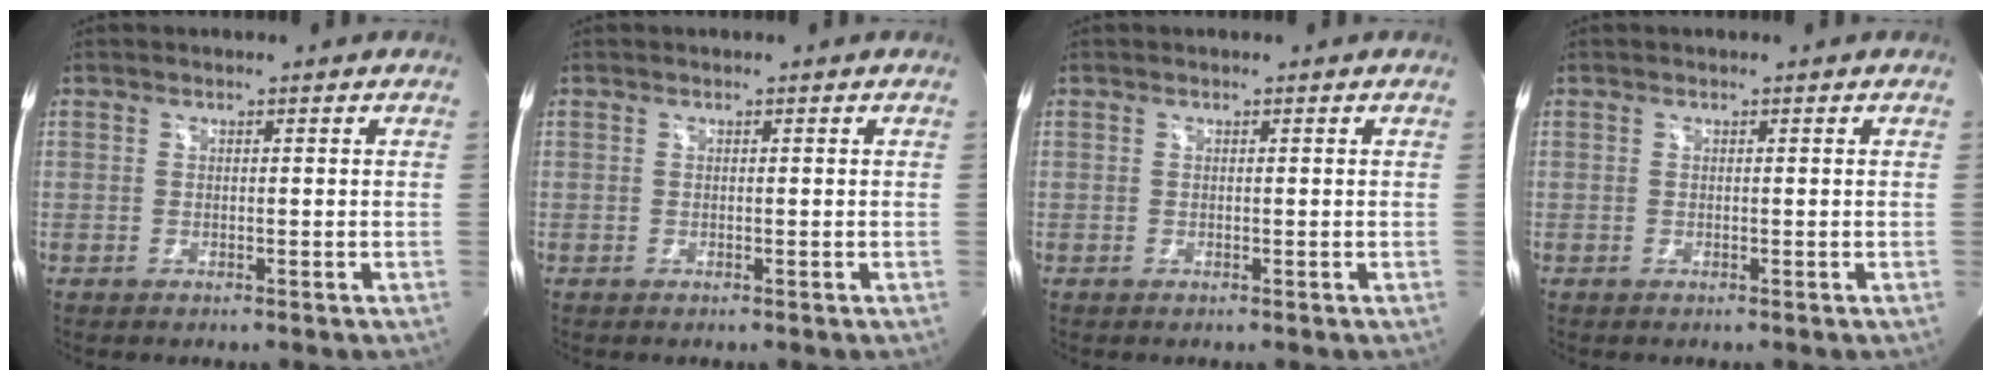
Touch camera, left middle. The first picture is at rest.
{"total": 0.0}
{"total": 0.0}
{"total": 0.0}